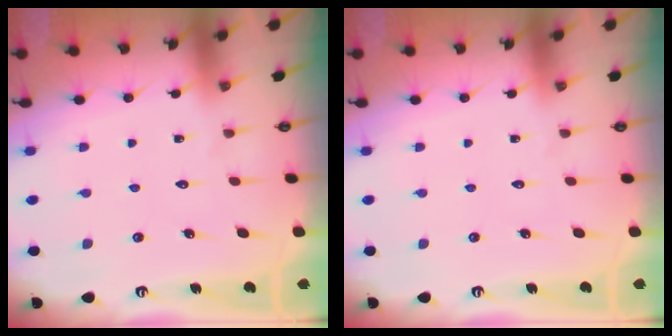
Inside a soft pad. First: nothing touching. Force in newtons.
{"total": 0.0}